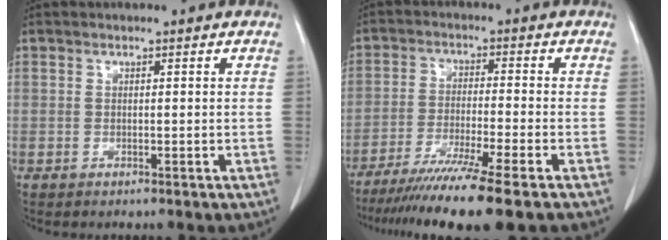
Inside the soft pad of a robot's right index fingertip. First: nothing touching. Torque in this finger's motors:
{"motor_torque": [1.31, -0.83, 0.41, 0.19]}